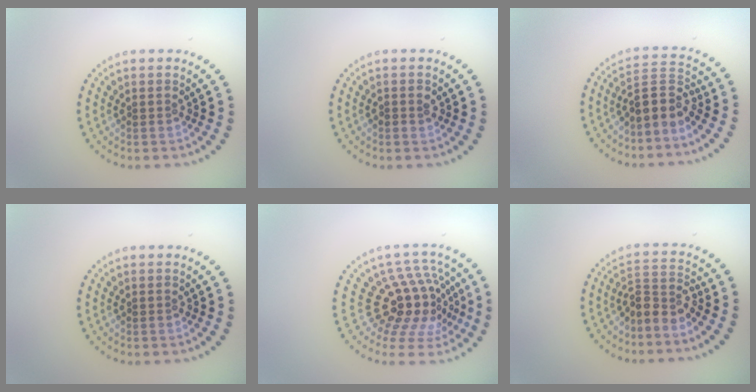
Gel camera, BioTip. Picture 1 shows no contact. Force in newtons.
{"total": 1.0, "press": 0.9, "slide": 0.3}
{"total": 3.0, "press": 2.4, "slide": 1.8}
{"total": 0.0}
{"total": 5.3, "press": 3.9, "slide": 3.6}
{"total": 2.8, "press": 2.0, "slide": 2.0}